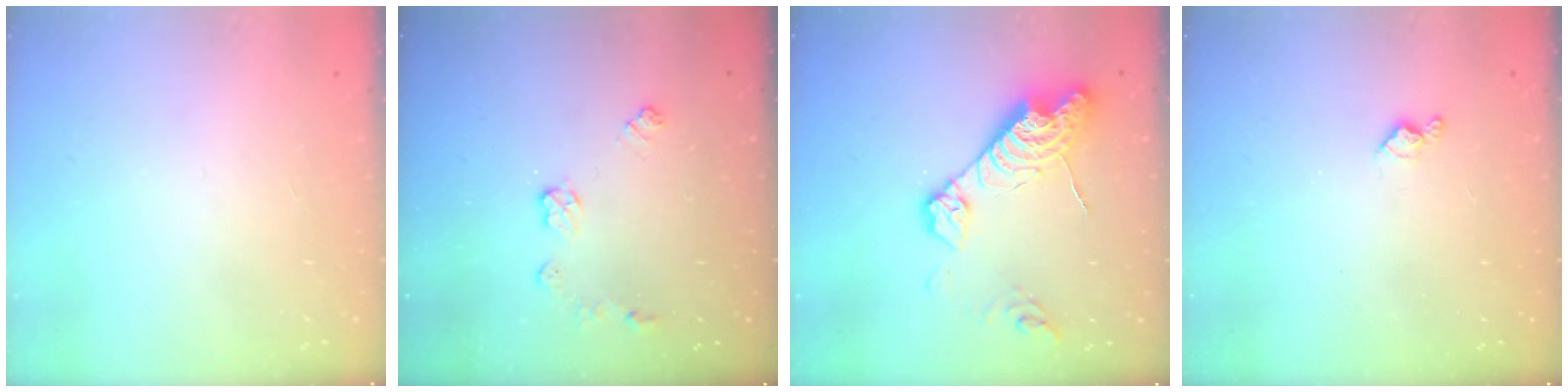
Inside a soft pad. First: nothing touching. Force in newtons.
{"total": 6.9, "press": 6.9, "slide": 0.3}
{"total": 15.4, "press": 15.3, "slide": 1.6}
{"total": 4.0, "press": 3.9, "slide": 0.6}